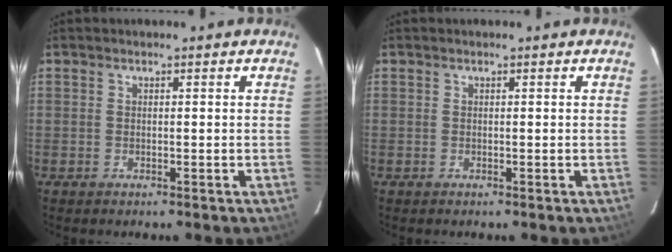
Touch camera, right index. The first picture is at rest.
{"total": 0.0}